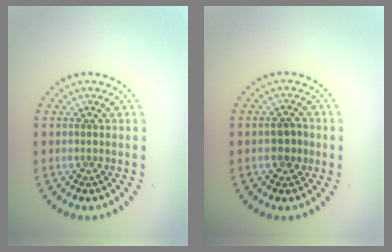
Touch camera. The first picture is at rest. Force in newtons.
{"total": 2.0, "press": 2.0, "slide": 0.2}